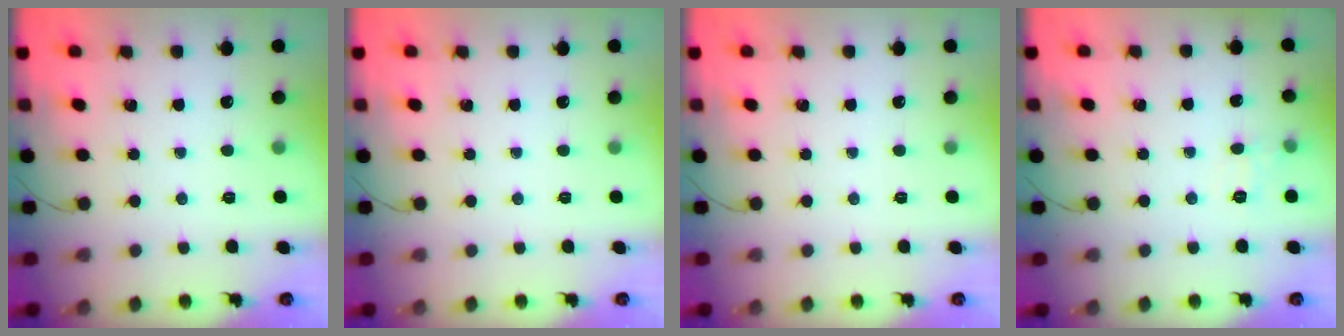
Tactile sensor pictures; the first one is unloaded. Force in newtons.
{"total": 0.0}
{"total": 0.0}
{"total": 5.2, "press": 4.9, "slide": 1.6}